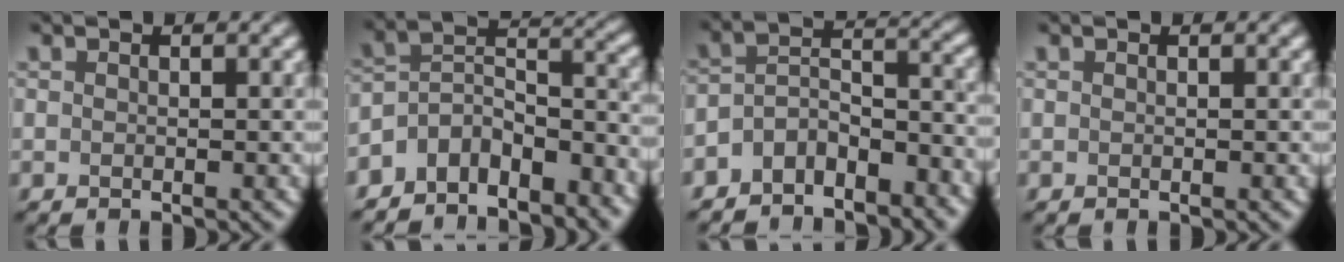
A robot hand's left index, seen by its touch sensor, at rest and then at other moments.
{"total": 7.1, "force": [-5.2, 3.5, 3.4], "torque": [-0.047, 0.001, -0.102]}
{"total": 6.1, "force": [-4.4, 2.8, 3.2], "torque": [-0.050, 0.002, -0.084]}
{"total": 0.0}